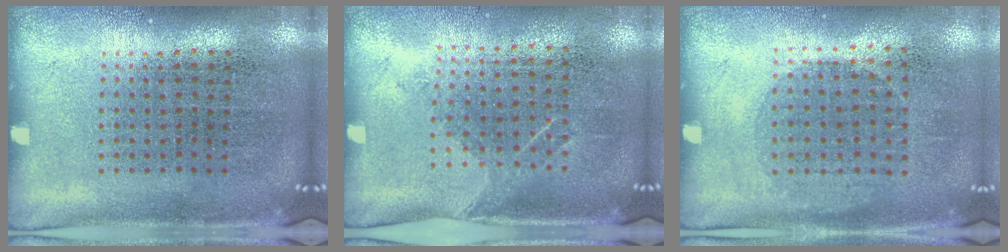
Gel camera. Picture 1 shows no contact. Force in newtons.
{"total": 1.2, "press": 1.0, "slide": 0.7}
{"total": 1.0, "press": 0.9, "slide": 0.4}